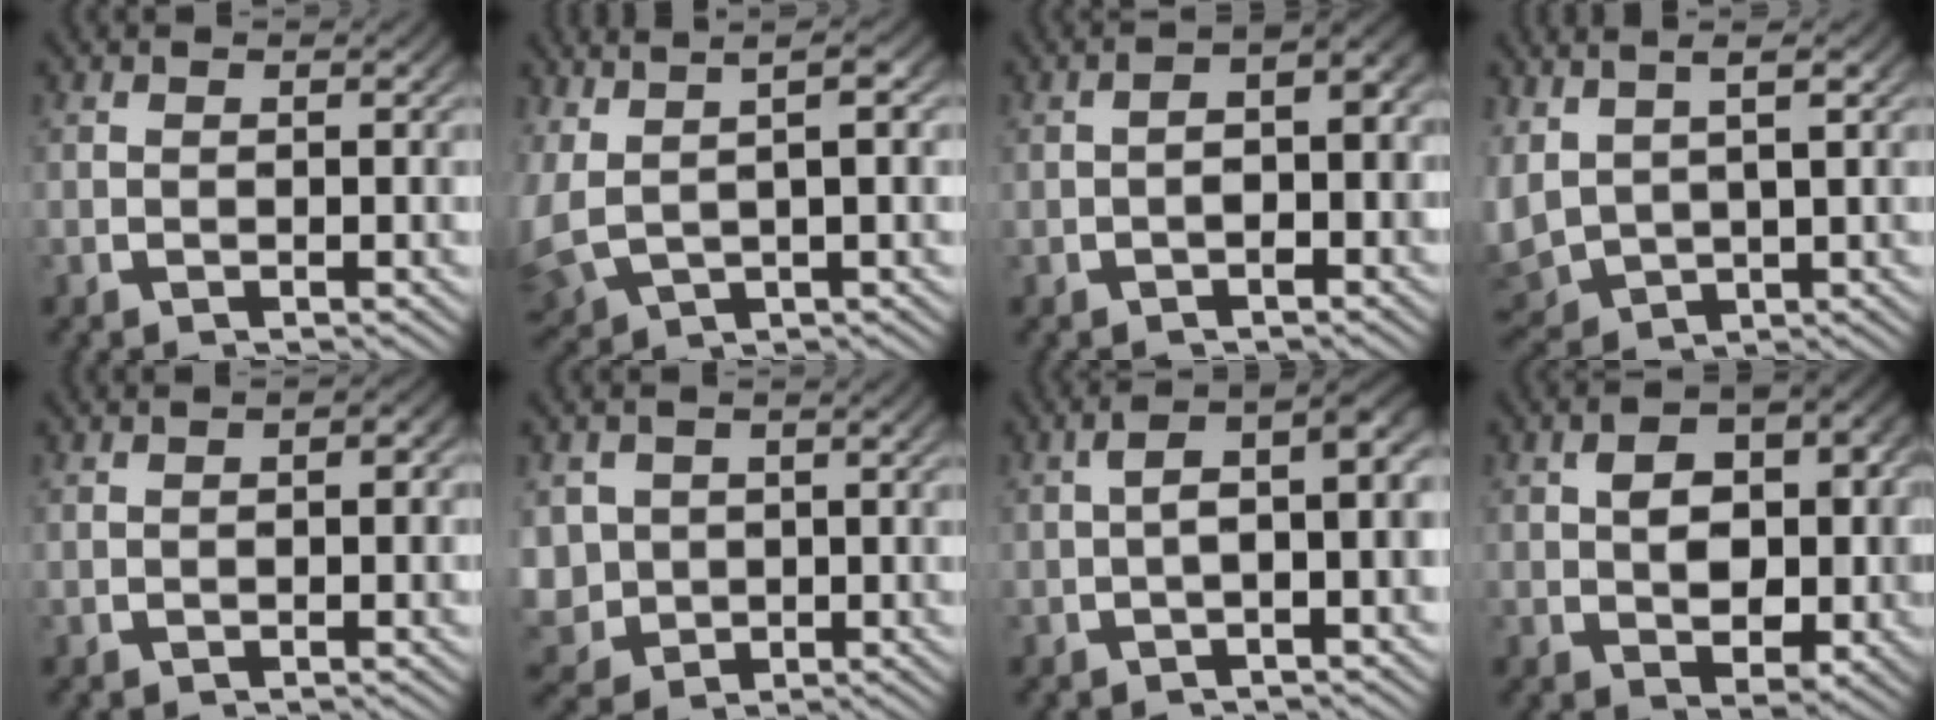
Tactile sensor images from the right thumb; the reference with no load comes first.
{"total": 7.8, "force": [1.9, 5.2, 5.5], "torque": [-0.122, -0.007, 0.045]}
{"total": 3.3, "force": [-0.2, 1.9, 2.6], "torque": [-0.031, 0.002, -0.001]}
{"total": 8.1, "force": [0.9, 6.0, 5.4], "torque": [-0.139, -0.031, 0.041]}
{"total": 1.1, "force": [-0.1, 0.7, 0.9], "torque": [-0.013, -0.004, 0.000]}
{"total": 8.9, "force": [-1.6, 7.8, 4.1], "torque": [-0.115, -0.050, -0.006]}
{"total": 6.2, "force": [0.9, 2.9, 5.5], "torque": [-0.070, 0.019, 0.003]}
{"total": 7.4, "force": [0.3, 4.9, 5.5], "torque": [-0.092, -0.036, 0.025]}